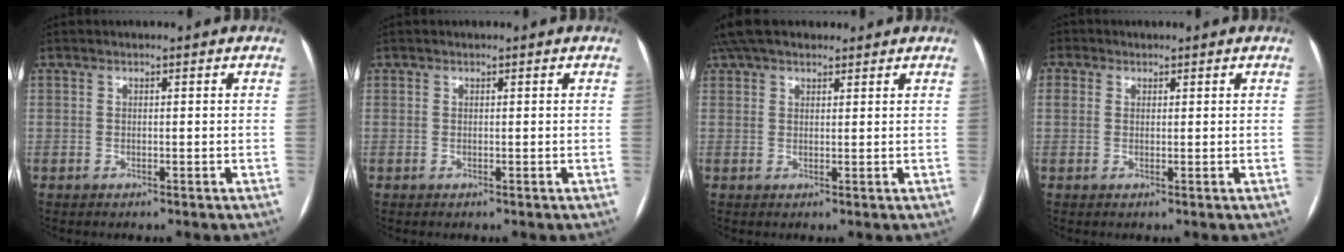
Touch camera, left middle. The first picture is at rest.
{"total": 0.0}
{"total": 8.4, "force": [6.7, 3.4, 3.7], "torque": [-0.063, 0.046, 0.121]}
{"total": 3.0, "force": [1.1, 2.6, 1.1], "torque": [-0.029, 0.015, 0.022]}